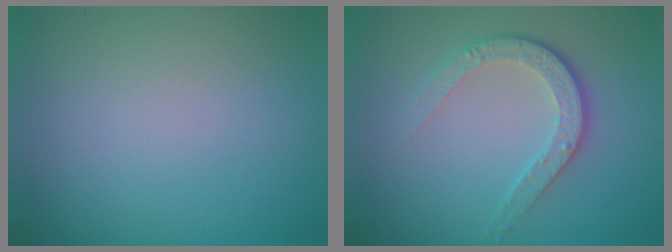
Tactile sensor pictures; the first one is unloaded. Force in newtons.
{"total": 3.7, "press": 2.8, "slide": 2.5}